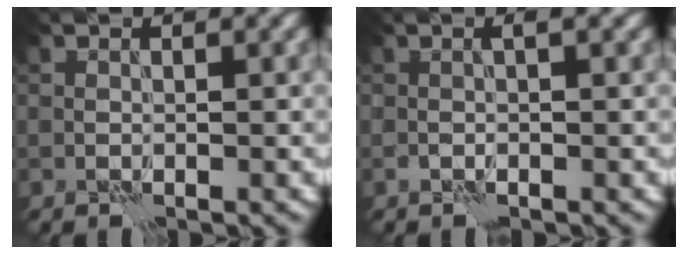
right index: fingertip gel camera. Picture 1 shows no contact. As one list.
[{"total": 1.2, "force": [0.0, 0.1, 1.2], "torque": [-0.021, 0.006, -0.002]}]